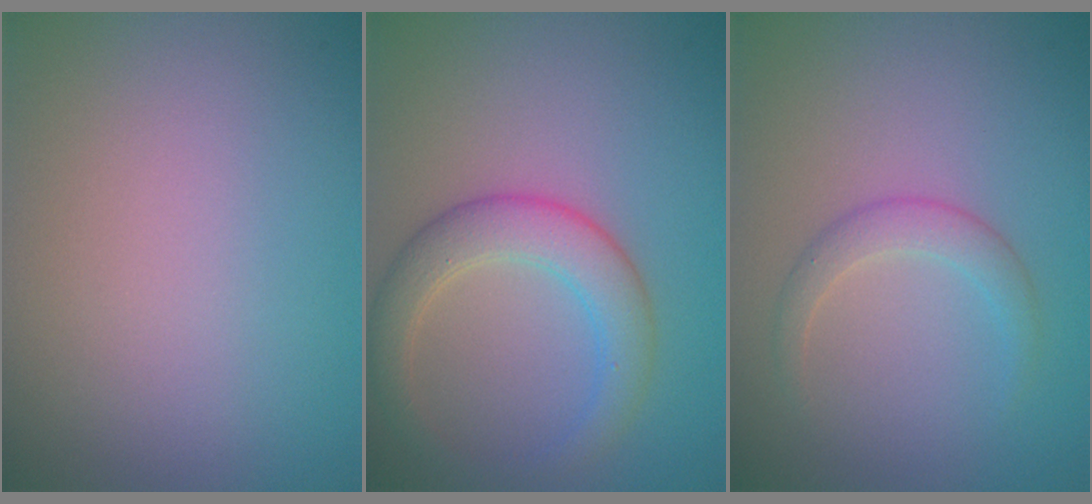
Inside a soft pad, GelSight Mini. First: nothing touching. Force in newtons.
{"total": 4.2, "press": 4.2, "slide": 0.1}
{"total": 1.9, "press": 1.9, "slide": 0.1}